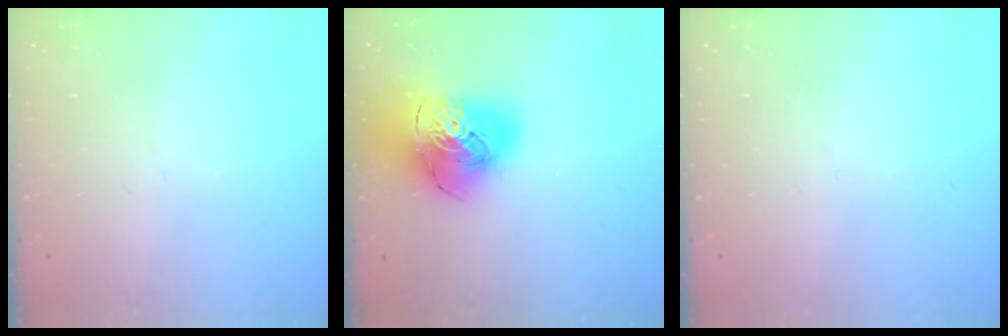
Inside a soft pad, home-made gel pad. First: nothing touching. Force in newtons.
{"total": 20.4, "press": 20.2, "slide": 2.5}
{"total": 0.0}